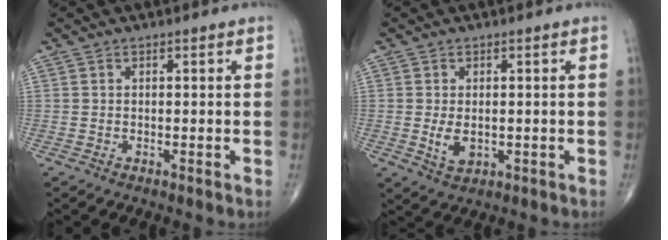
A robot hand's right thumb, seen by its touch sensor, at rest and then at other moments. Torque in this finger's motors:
{"motor_torque": [-0.44, 0.05, 0.15, 0.42, 0.13]}